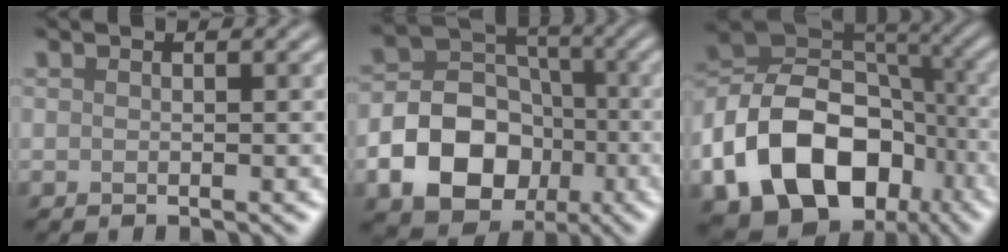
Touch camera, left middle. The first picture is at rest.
{"total": 9.9, "force": [-3.3, 7.6, 5.4], "torque": [-0.081, -0.008, -0.078]}
{"total": 15.4, "force": [-5.8, 11.3, 8.7], "torque": [-0.179, -0.015, -0.104]}